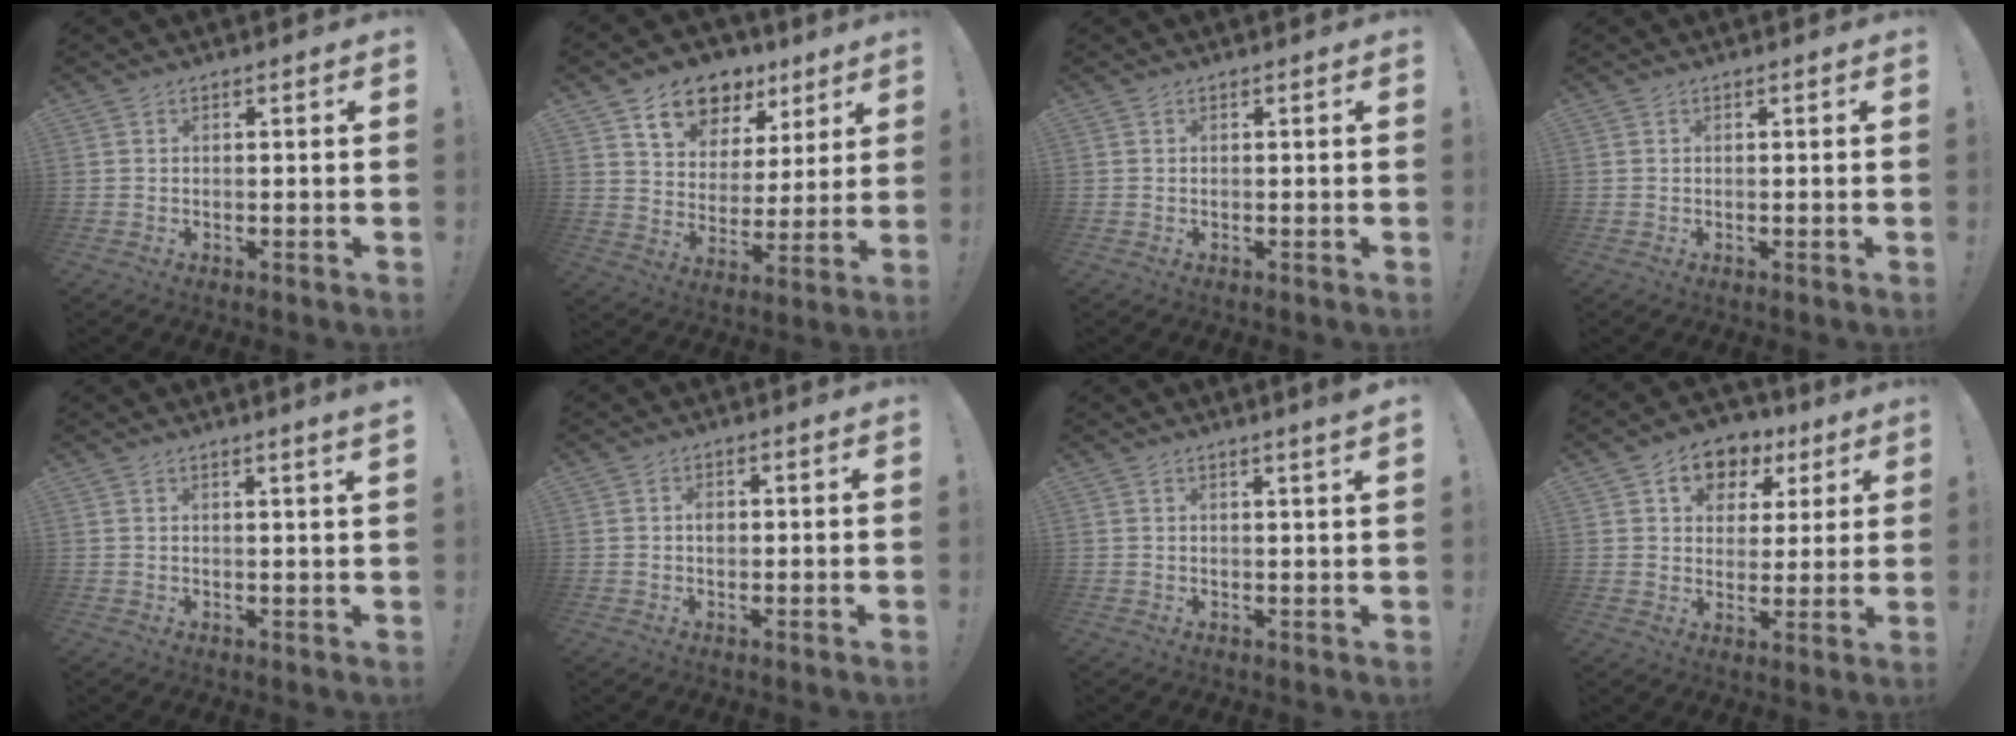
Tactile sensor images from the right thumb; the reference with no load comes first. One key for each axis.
{"total": 13.3, "fx": 8.6, "fy": 8.8, "fz": 5.0, "tx": -0.086, "ty": -0.046, "tz": 0.162}
{"total": 0.0}
{"total": 0.0}
{"total": 2.6, "fx": 1.7, "fy": -0.5, "fz": 1.9, "tx": -0.028, "ty": -0.014, "tz": 0.026}
{"total": 1.5, "fx": -0.1, "fy": 1.1, "fz": 1.0, "tx": -0.019, "ty": 0.003, "tz": -0.003}
{"total": 2.6, "fx": 1.7, "fy": -0.4, "fz": 1.9, "tx": -0.029, "ty": -0.012, "tz": 0.026}
{"total": 9.1, "fx": 4.1, "fy": 7.3, "fz": 3.5, "tx": -0.048, "ty": -0.019, "tz": 0.078}